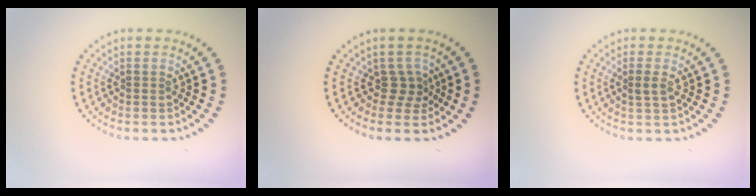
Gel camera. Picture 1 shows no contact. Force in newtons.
{"total": 1.8, "press": 1.2, "slide": 1.4}
{"total": 1.2, "press": 1.1, "slide": 0.5}